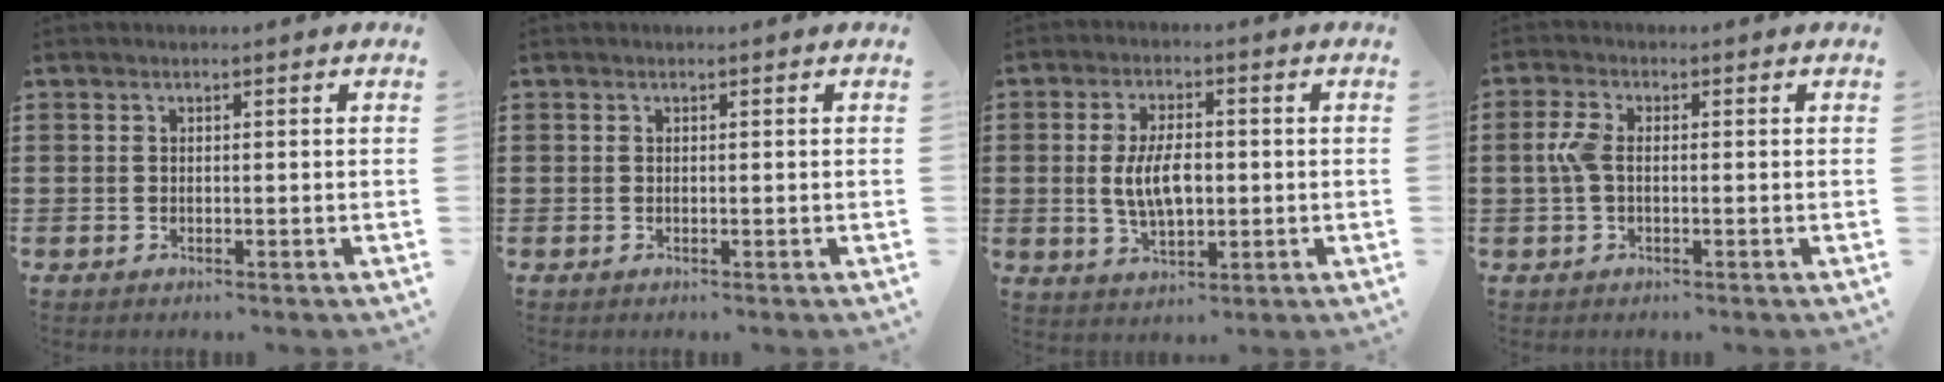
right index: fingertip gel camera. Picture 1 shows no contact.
{"total": 0.0}
{"total": 6.7, "force": [-0.1, 3.2, 5.9], "torque": [-0.117, -0.001, -0.007]}
{"total": 3.8, "force": [-0.1, 1.9, 3.3], "torque": [-0.094, -0.004, -0.012]}